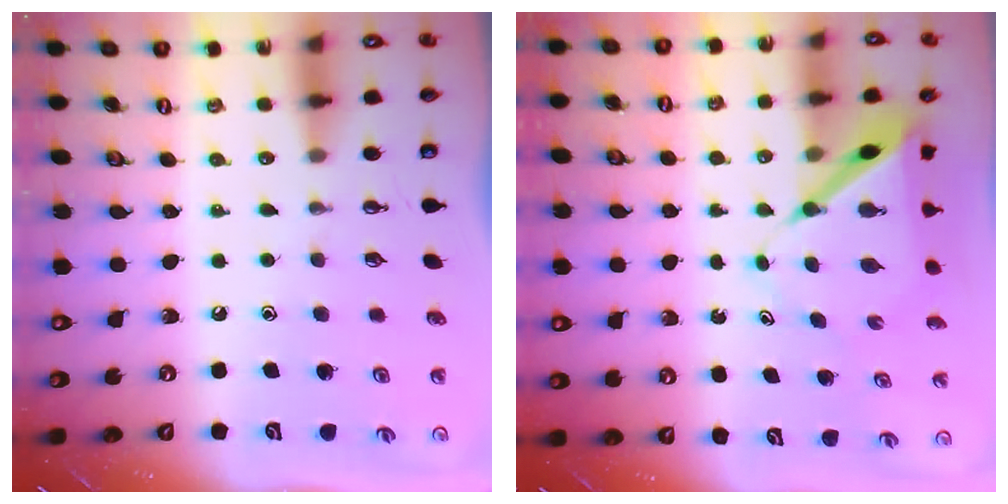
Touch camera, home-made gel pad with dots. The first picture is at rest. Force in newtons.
{"total": 7.4, "press": 7.4, "slide": 0.6}